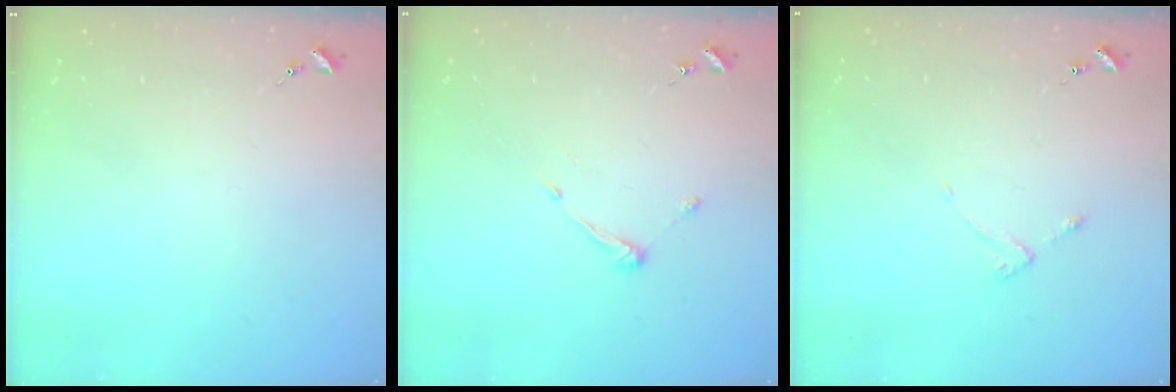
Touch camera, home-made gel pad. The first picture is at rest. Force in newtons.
{"total": 6.6, "press": 6.6, "slide": 0.5}
{"total": 2.6, "press": 2.6, "slide": 0.5}